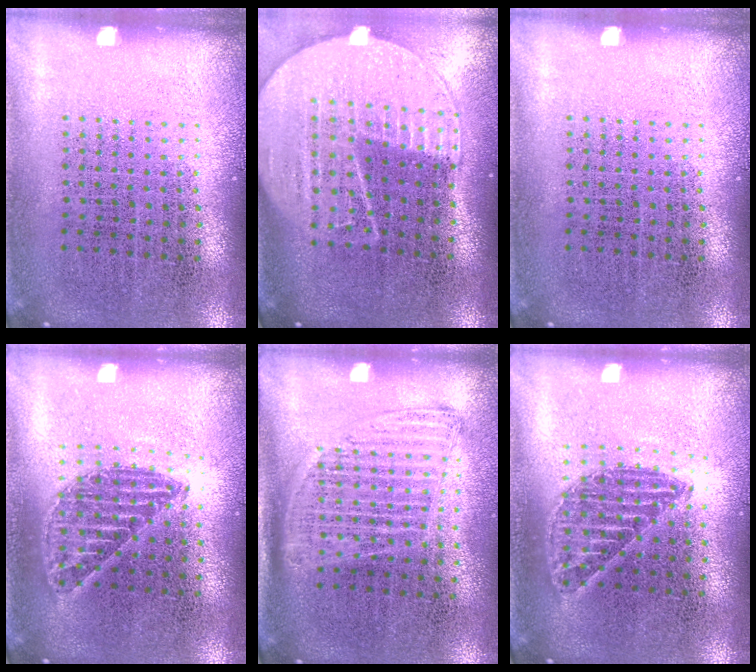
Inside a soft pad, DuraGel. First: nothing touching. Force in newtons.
{"total": 2.0, "press": 1.8, "slide": 1.0}
{"total": 0.0}
{"total": 1.2, "press": 1.1, "slide": 0.5}
{"total": 1.4, "press": 1.2, "slide": 0.7}
{"total": 1.2, "press": 1.1, "slide": 0.5}